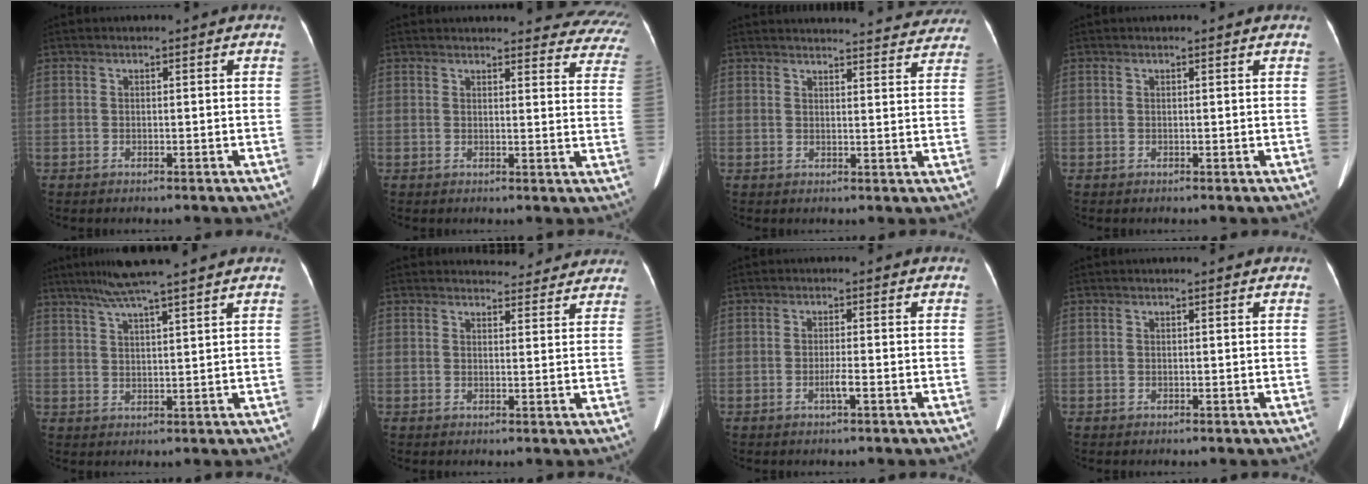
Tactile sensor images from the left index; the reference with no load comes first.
{"total": 23.3, "force": [21.9, 5.7, 5.7], "torque": [-0.059, -0.056, 0.227]}
{"total": 24.5, "force": [23.5, 4.3, 5.4], "torque": [-0.074, -0.026, 0.269]}
{"total": 0.9, "force": [0.8, 0.0, 0.2], "torque": [-0.012, 0.007, 0.010]}
{"total": 9.2, "force": [7.5, -1.1, 5.1], "torque": [-0.090, 0.027, 0.118]}
{"total": 8.8, "force": [8.3, 2.5, 1.3], "torque": [0.008, 0.005, 0.082]}
{"total": 1.6, "force": [-0.7, -0.2, 1.4], "torque": [-0.029, -0.001, -0.013]}
{"total": 1.2, "force": [1.1, 0.0, 0.4], "torque": [-0.012, 0.009, 0.014]}